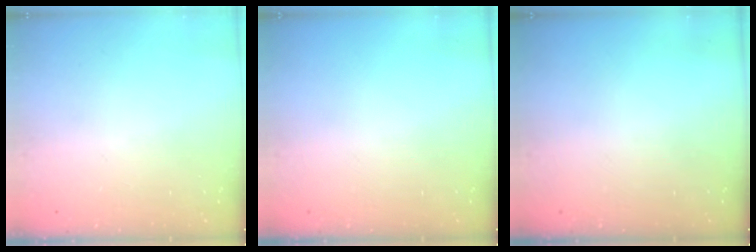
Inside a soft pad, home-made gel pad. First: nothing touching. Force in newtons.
{"total": 0.0}
{"total": 0.0}